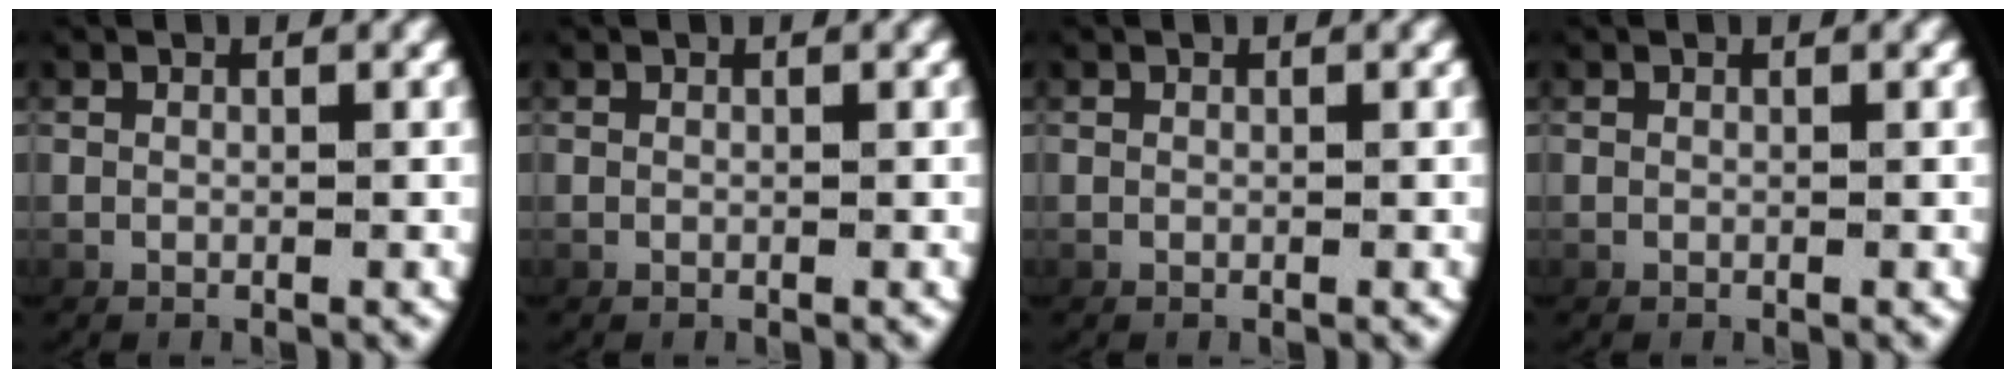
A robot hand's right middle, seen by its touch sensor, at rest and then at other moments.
{"total": 0.0}
{"total": 0.0}
{"total": 0.0}